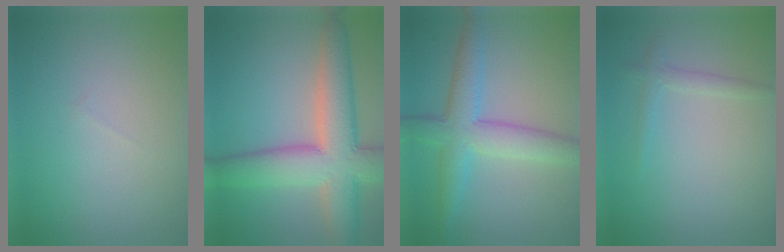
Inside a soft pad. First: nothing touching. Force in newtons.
{"total": 9.9, "press": 9.8, "slide": 0.7}
{"total": 5.5, "press": 5.5, "slide": 0.1}
{"total": 1.3, "press": 1.3, "slide": 0.0}